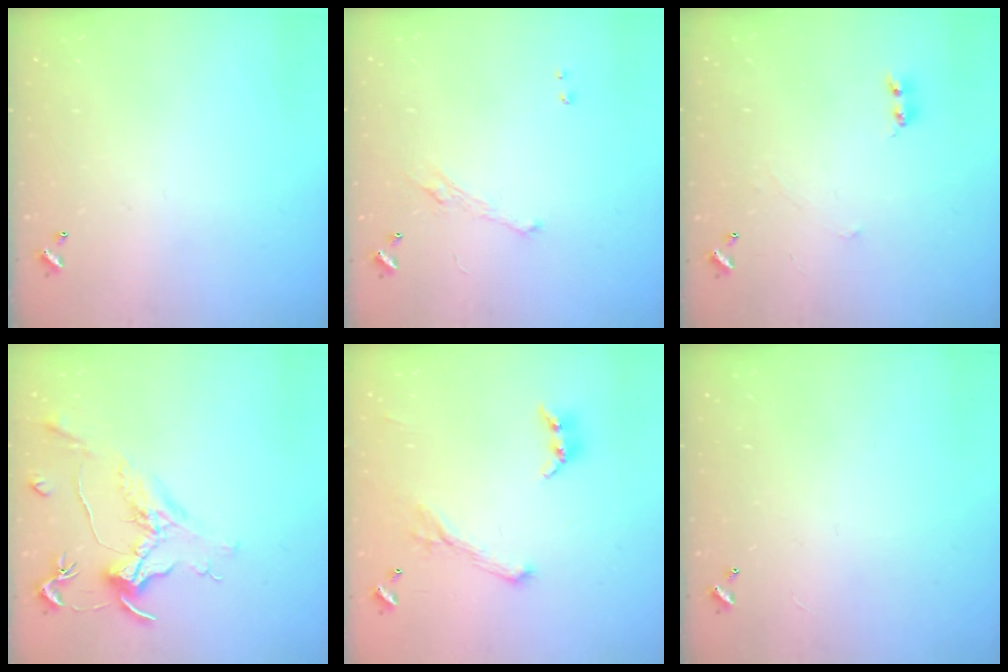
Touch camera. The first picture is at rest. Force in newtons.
{"total": 2.0, "press": 1.9, "slide": 0.7}
{"total": 0.9, "press": 0.8, "slide": 0.3}
{"total": 1.5, "press": 1.2, "slide": 0.9}
{"total": 1.1, "press": 0.6, "slide": 0.9}
{"total": 2.8, "press": 2.8, "slide": 0.3}